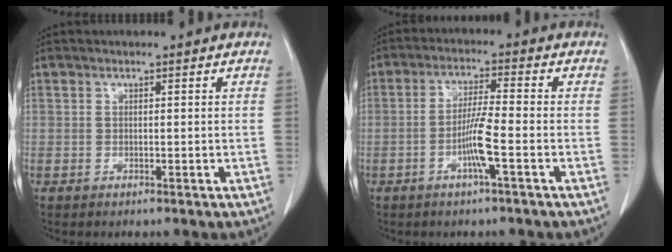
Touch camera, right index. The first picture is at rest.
{"total": 5.7, "force": [-2.1, -0.4, 5.3], "torque": [-0.107, -0.001, -0.041]}